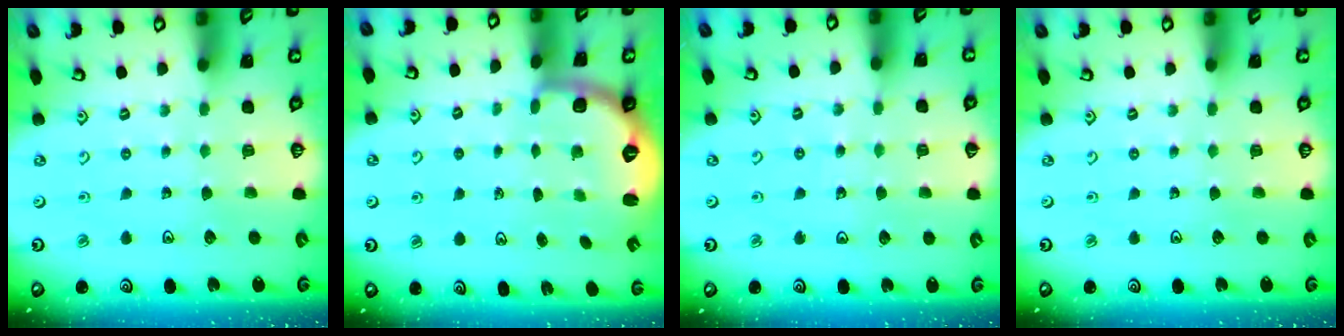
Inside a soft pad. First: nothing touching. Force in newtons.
{"total": 2.7, "press": 1.7, "slide": 2.1}
{"total": 4.2, "press": 4.2, "slide": 0.5}
{"total": 0.0}